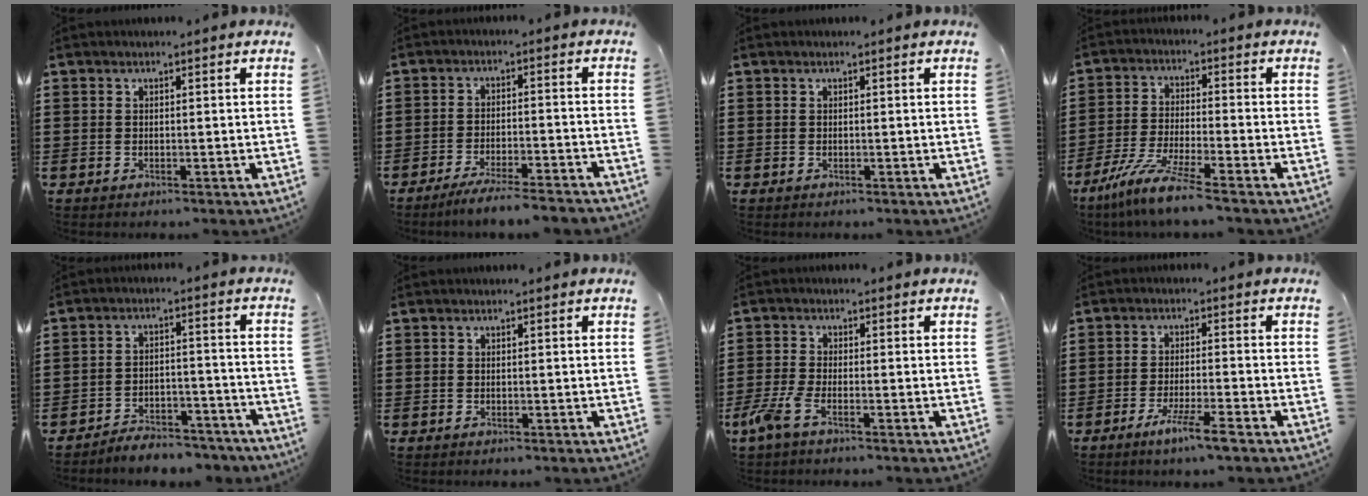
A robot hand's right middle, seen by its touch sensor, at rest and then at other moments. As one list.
[{"total": 4.6, "force": [-4.2, -0.1, 1.8], "torque": [-0.035, -0.008, -0.082]}, {"total": 0.0}, {"total": 7.8, "force": [-6.3, -0.3, 4.5], "torque": [-0.096, -0.015, -0.123]}, {"total": 4.6, "force": [-4.6, 0.6, 0.3], "torque": [-0.008, 0.010, -0.095]}, {"total": 0.0}, {"total": 3.9, "force": [-2.3, 0.8, 3.1], "torque": [-0.084, -0.012, -0.048]}, {"total": 5.1, "force": [-3.5, 0.1, 3.7], "torque": [-0.064, -0.007, -0.060]}]